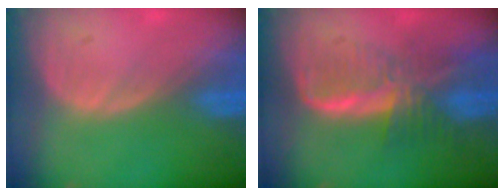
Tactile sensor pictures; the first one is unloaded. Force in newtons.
{"total": 7.9, "press": 6.9, "slide": 3.9}